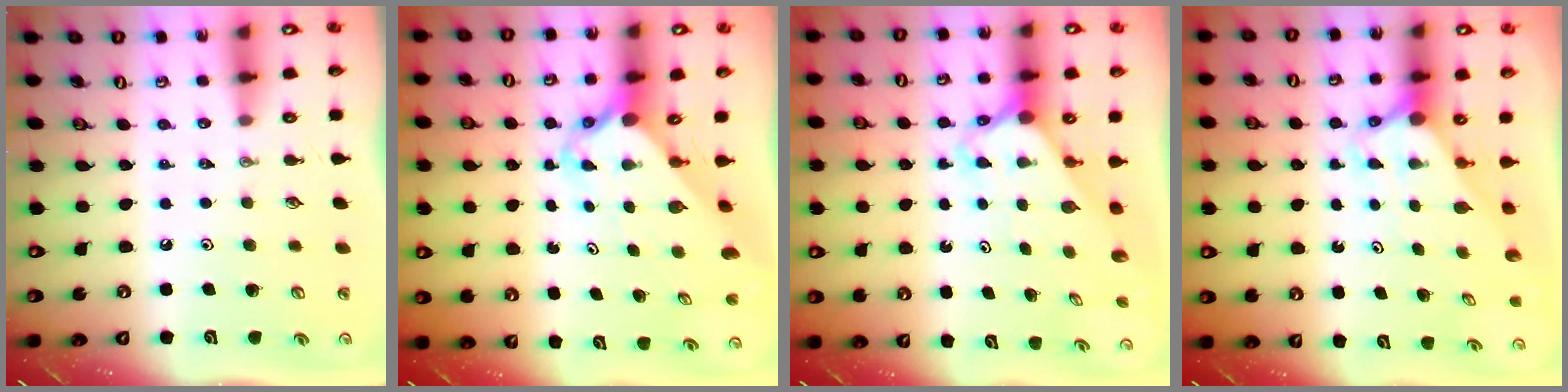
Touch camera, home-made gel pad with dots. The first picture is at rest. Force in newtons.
{"total": 2.7, "press": 2.7, "slide": 0.2}
{"total": 2.5, "press": 2.5, "slide": 0.1}
{"total": 2.6, "press": 2.6, "slide": 0.0}